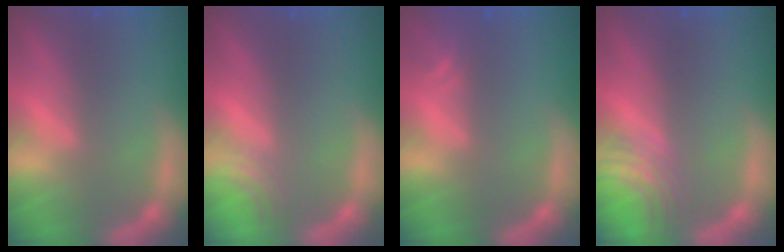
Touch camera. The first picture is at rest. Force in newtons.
{"total": 1.5}
{"total": 1.5}
{"total": 3.4}